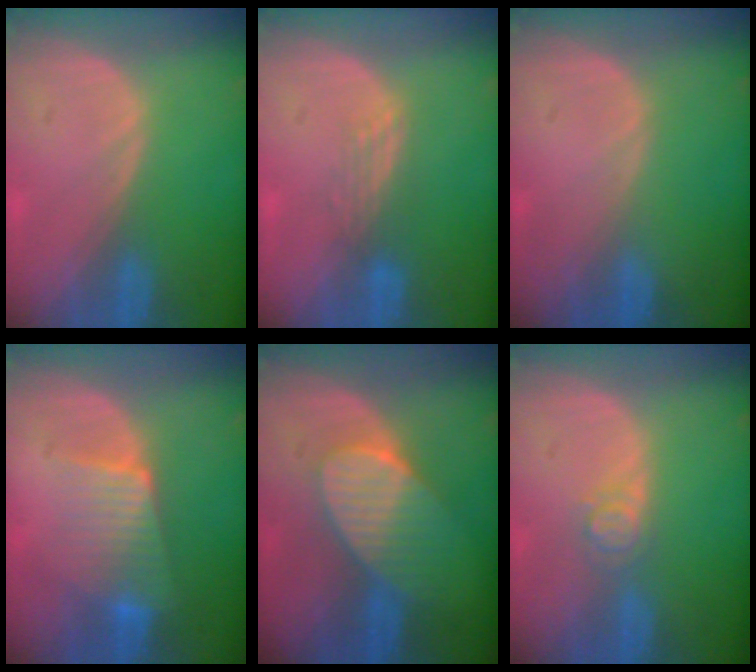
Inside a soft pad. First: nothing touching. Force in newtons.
{"total": 3.0, "press": 2.5, "slide": 1.7}
{"total": 0.0}
{"total": 6.4, "press": 6.1, "slide": 2.2}
{"total": 7.2, "press": 7.0, "slide": 1.7}
{"total": 2.6, "press": 2.6, "slide": 0.3}